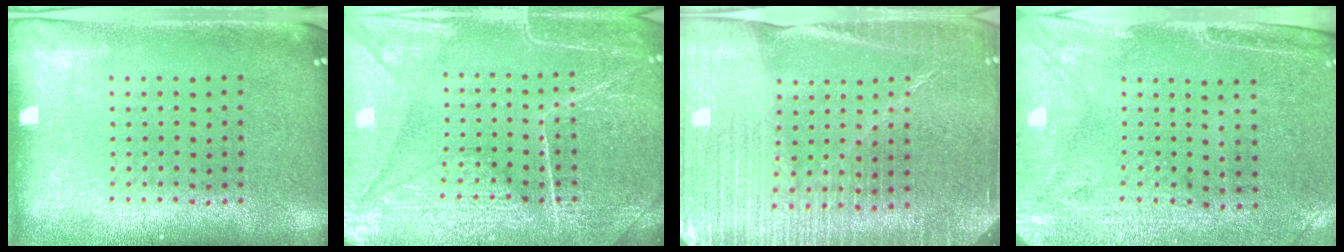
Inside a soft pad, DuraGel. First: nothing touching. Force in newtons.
{"total": 7.1, "press": 7.1, "slide": 1.0}
{"total": 4.3, "press": 4.0, "slide": 1.5}
{"total": 3.0, "press": 2.5, "slide": 1.5}